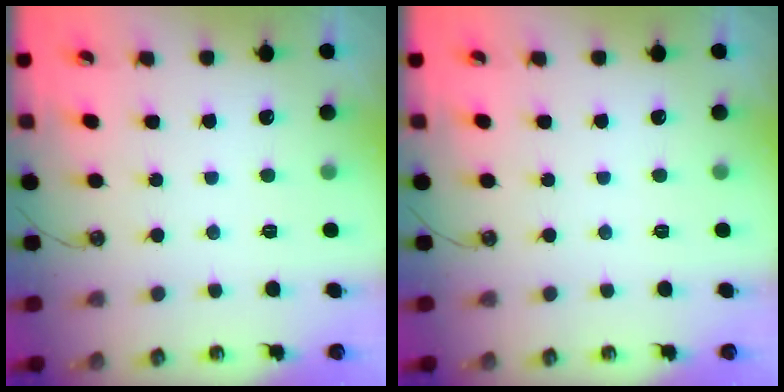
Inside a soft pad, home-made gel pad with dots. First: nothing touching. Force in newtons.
{"total": 0.0}